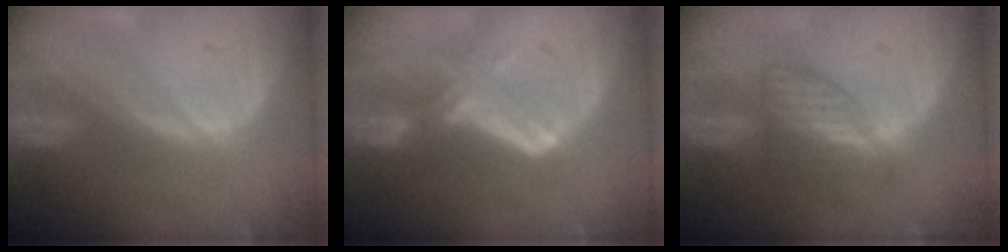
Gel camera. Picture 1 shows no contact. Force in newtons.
{"total": 5.6, "press": 5.3, "slide": 1.8}
{"total": 6.4, "press": 5.7, "slide": 3.0}